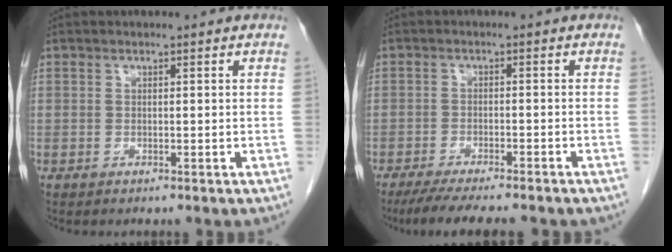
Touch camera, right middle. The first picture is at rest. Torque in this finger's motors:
{"motor_torque": [1.15, -0.99, 0.16, 0.07]}